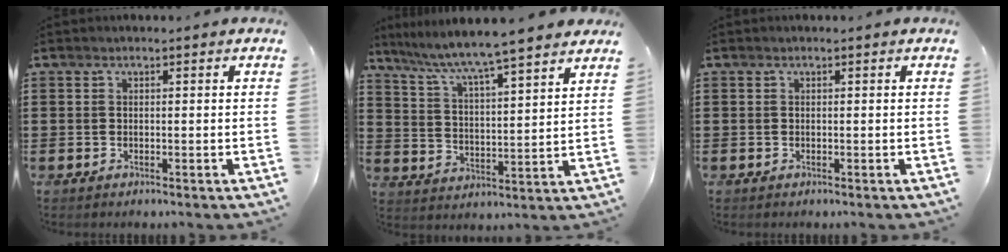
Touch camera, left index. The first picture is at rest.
{"total": 6.1, "force": [5.6, -0.6, 2.3], "torque": [-0.070, -0.040, 0.090]}
{"total": 0.0}